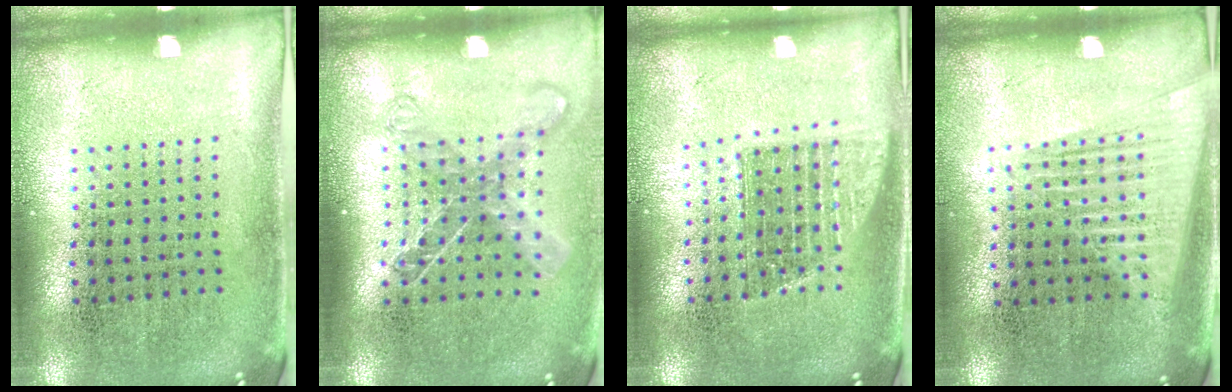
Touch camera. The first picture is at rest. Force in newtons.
{"total": 1.5, "press": 1.2, "slide": 0.8}
{"total": 1.3, "press": 1.1, "slide": 0.8}
{"total": 1.6, "press": 1.4, "slide": 0.6}